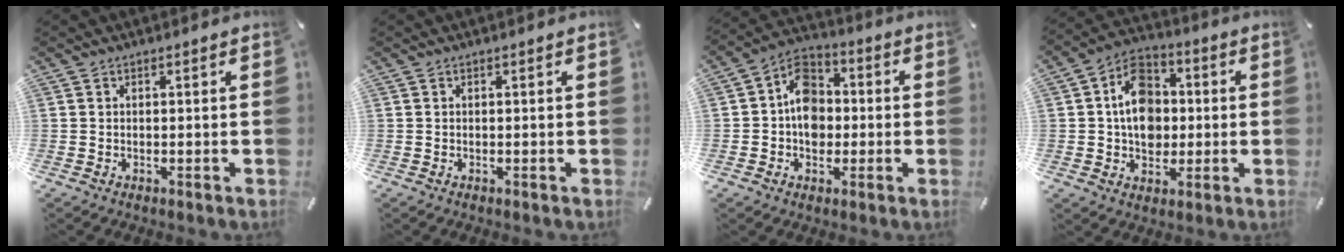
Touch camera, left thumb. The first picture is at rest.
{"total": 0.0}
{"total": 9.5, "force": [-0.9, 7.9, 5.2], "torque": [-0.086, 0.017, -0.017]}
{"total": 11.4, "force": [0.0, 9.3, 6.7], "torque": [-0.114, 0.016, 0.002]}